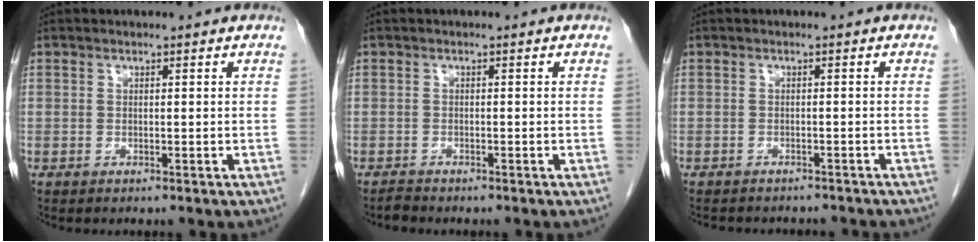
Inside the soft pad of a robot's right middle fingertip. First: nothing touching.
{"total": 0.8, "force": [-0.8, 0.0, 0.0], "torque": [-0.004, -0.003, -0.016]}
{"total": 7.8, "force": [-7.1, 2.3, 2.3], "torque": [-0.029, 0.002, -0.080]}